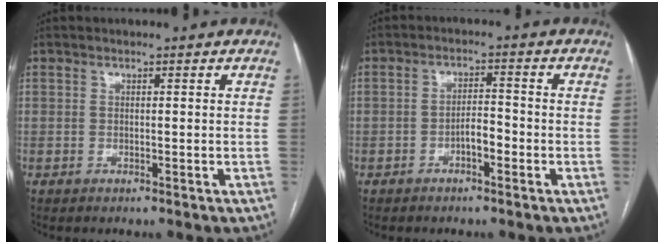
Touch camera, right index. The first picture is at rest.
{"total": 3.2, "force": [-1.4, 1.1, 2.7], "torque": [-0.042, 0.009, -0.023]}